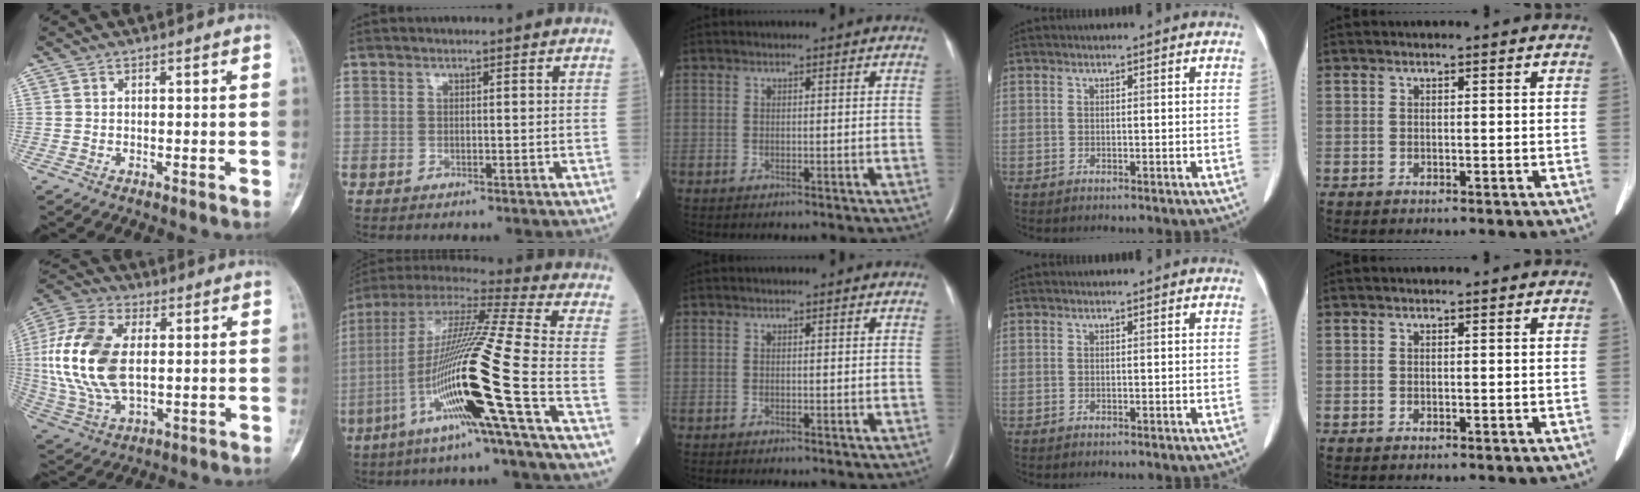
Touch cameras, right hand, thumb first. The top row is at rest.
{"thumb": {"total": 18.8, "force": [1.6, 10.8, 15.3], "torque": [-0.331, -0.001, 0.035]}, "index": {"total": 21.8, "force": [-7.6, -1.8, 20.3], "torque": [-0.417, -0.024, -0.157]}}